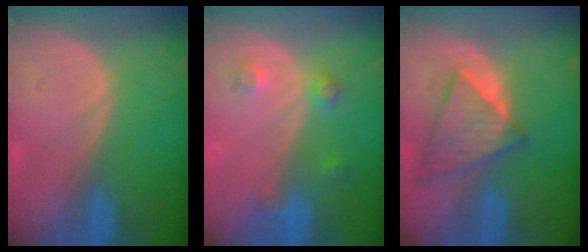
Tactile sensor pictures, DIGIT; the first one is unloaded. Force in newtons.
{"total": 3.7, "press": 3.4, "slide": 1.4}
{"total": 7.2, "press": 7.0, "slide": 1.7}